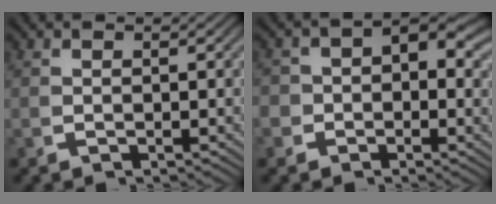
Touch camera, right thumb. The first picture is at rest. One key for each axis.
{"total": 4.5, "fx": -0.3, "fy": 3.7, "fz": 2.5, "tx": -0.037, "ty": -0.007, "tz": -0.010}